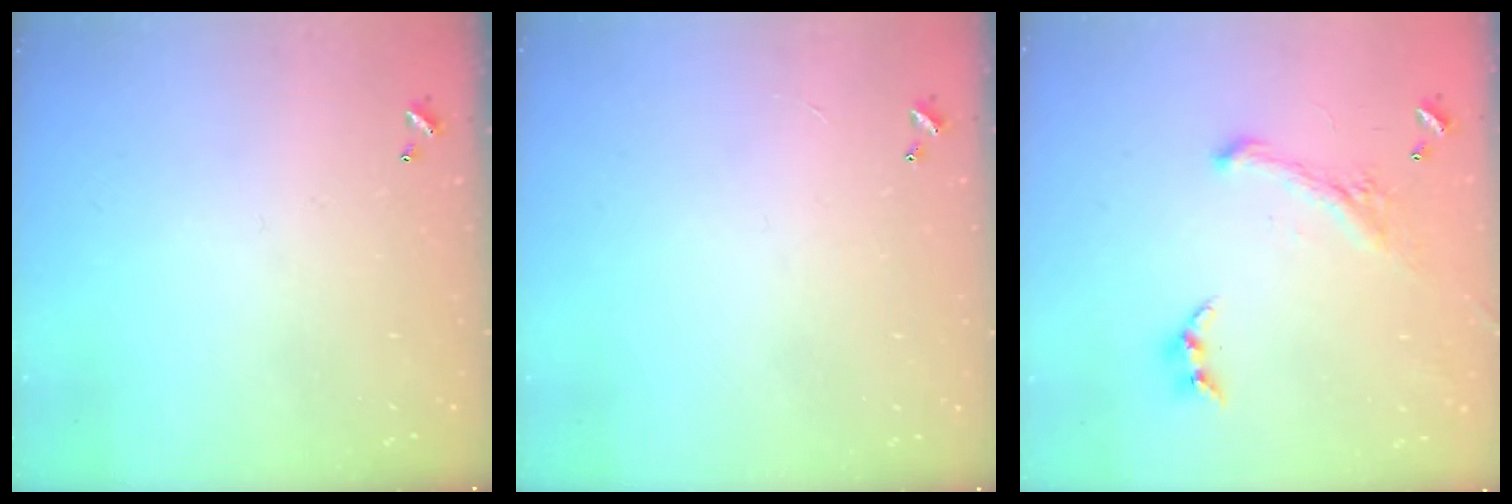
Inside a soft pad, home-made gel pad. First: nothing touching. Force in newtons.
{"total": 1.3, "press": 1.2, "slide": 0.5}
{"total": 1.7, "press": 1.0, "slide": 1.3}